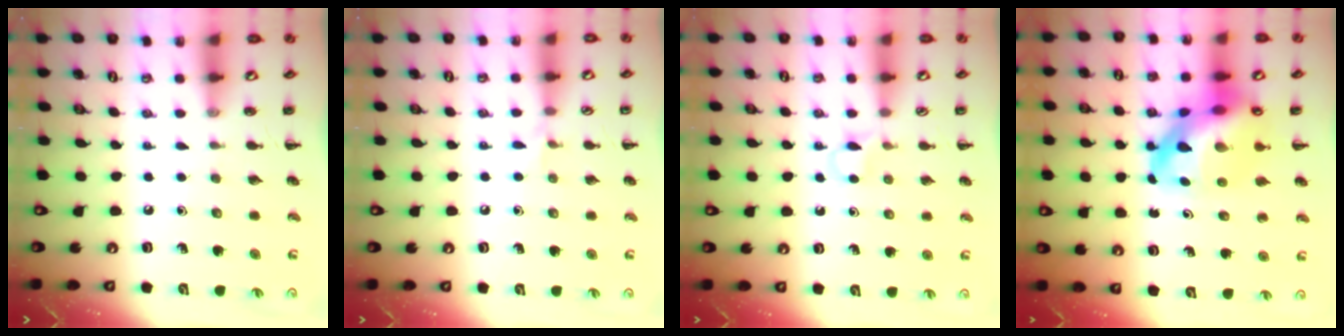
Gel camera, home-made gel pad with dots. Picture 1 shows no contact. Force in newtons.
{"total": 3.4, "press": 3.2, "slide": 1.2}
{"total": 3.1, "press": 2.9, "slide": 1.3}
{"total": 16.0, "press": 15.4, "slide": 4.1}